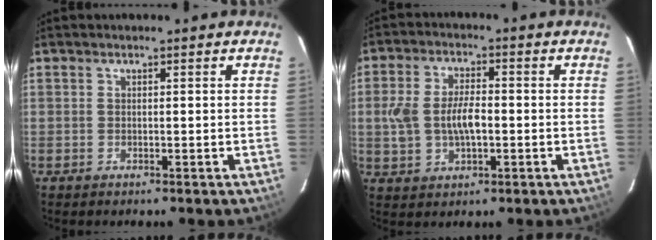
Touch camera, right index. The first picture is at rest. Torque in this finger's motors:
{"motor_torque": [0.23, 0.00, 0.24, 0.10]}